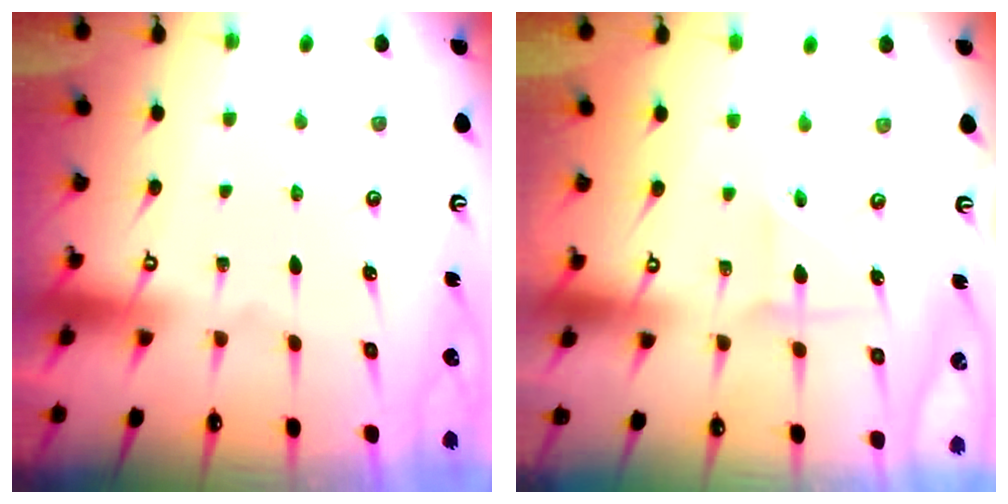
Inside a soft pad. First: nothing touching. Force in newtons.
{"total": 3.6, "press": 3.5, "slide": 1.0}